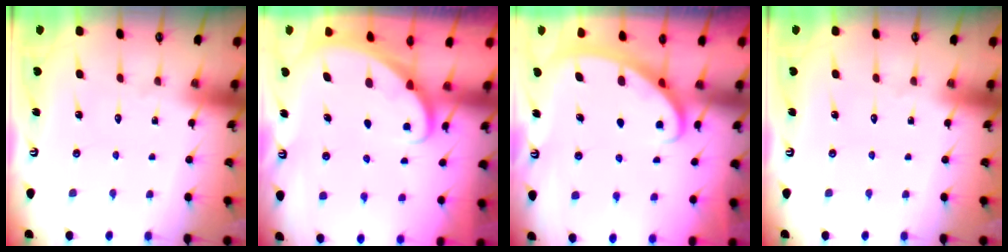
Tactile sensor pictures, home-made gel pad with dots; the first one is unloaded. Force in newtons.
{"total": 1.8, "press": 1.8, "slide": 0.1}
{"total": 2.6, "press": 2.6, "slide": 0.4}
{"total": 0.0}